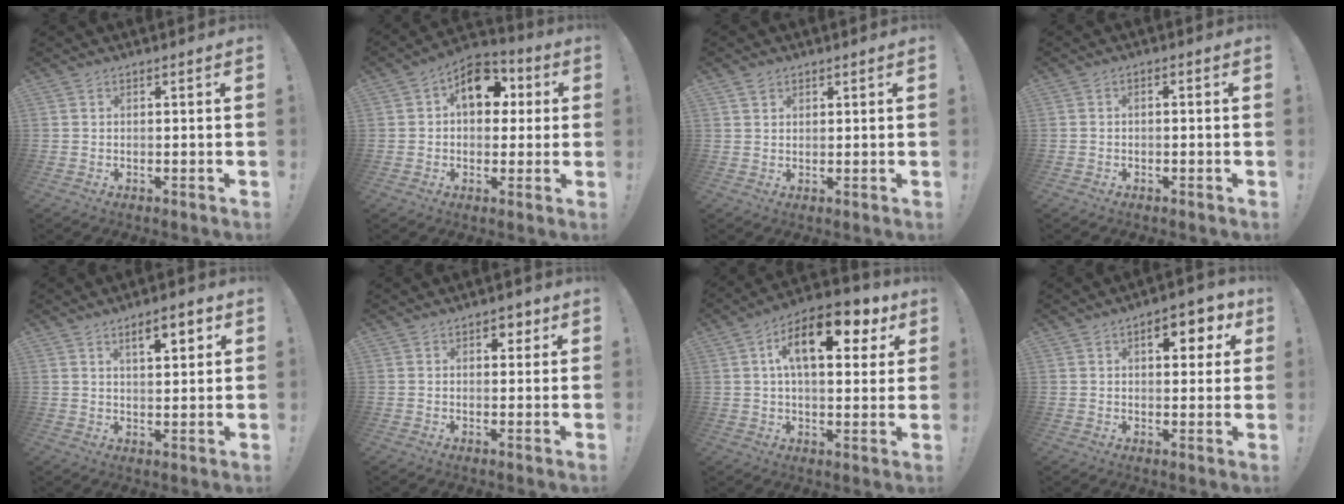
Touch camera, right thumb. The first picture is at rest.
{"total": 13.1, "force": [3.3, 9.7, 8.2], "torque": [-0.094, 0.003, 0.063]}
{"total": 1.9, "force": [1.4, 1.3, 0.3], "torque": [0.004, -0.006, 0.026]}
{"total": 1.6, "force": [-1.4, 0.2, 0.8], "torque": [-0.010, 0.005, -0.026]}
{"total": 7.7, "force": [4.0, 2.5, 6.2], "torque": [-0.077, -0.015, 0.060]}
{"total": 3.4, "force": [1.7, 2.5, 1.6], "torque": [-0.006, -0.003, 0.024]}
{"total": 16.9, "force": [6.4, 7.9, 13.5], "torque": [-0.196, -0.020, 0.100]}
{"total": 8.4, "force": [3.3, 4.2, 6.5], "torque": [-0.067, -0.007, 0.048]}